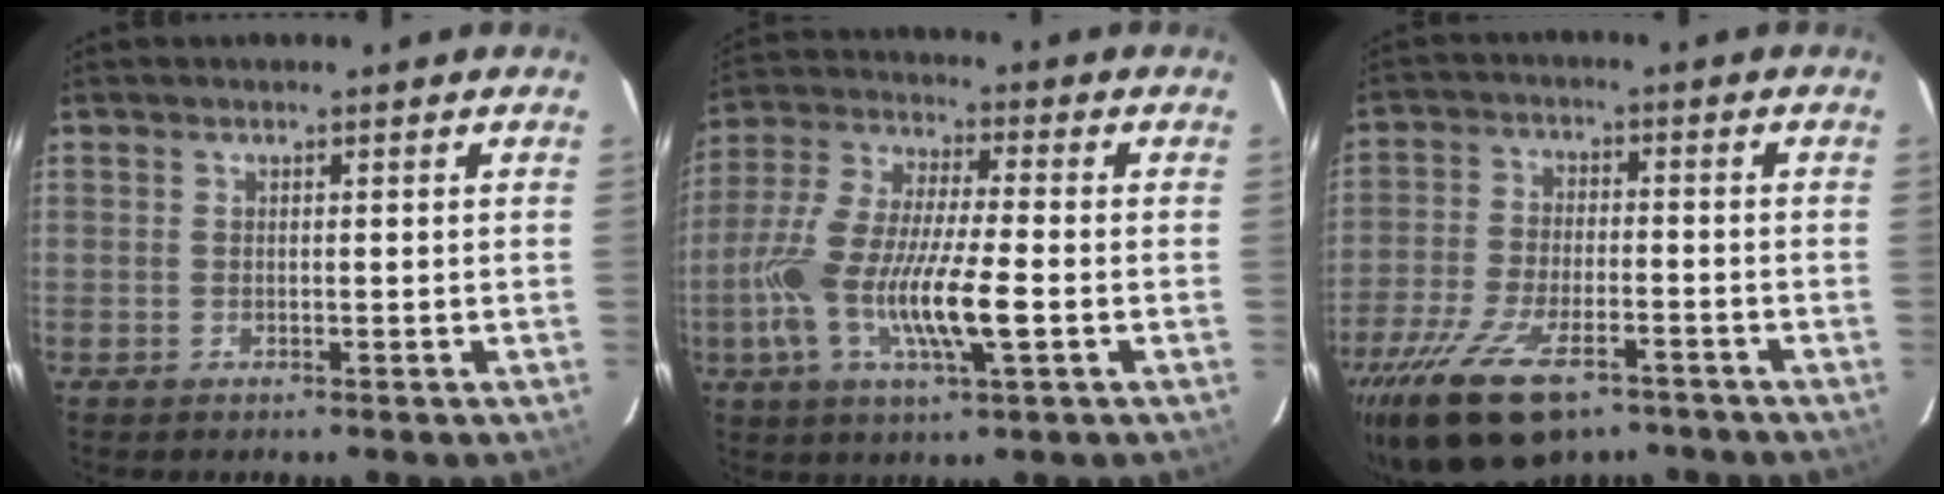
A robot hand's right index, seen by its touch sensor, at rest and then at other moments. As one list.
[{"total": 15.7, "force": [-4.2, 3.3, 14.7], "torque": [-0.300, -0.012, -0.081]}, {"total": 16.8, "force": [-11.2, 7.1, 10.4], "torque": [-0.224, -0.038, -0.197]}]